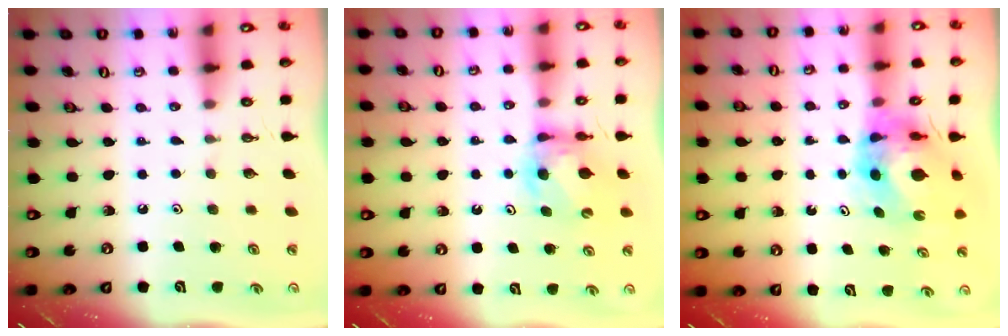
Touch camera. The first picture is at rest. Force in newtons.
{"total": 6.1, "press": 6.1, "slide": 0.5}
{"total": 8.8, "press": 8.7, "slide": 0.8}